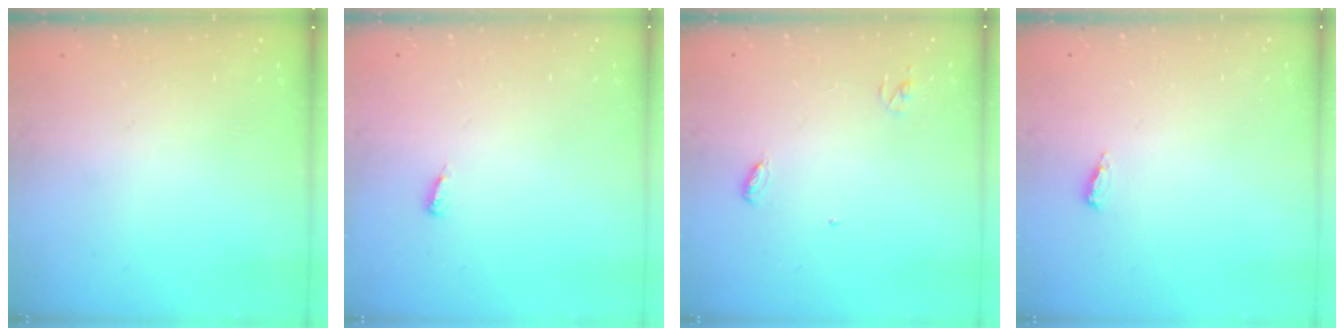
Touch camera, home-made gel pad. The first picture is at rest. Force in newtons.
{"total": 3.8, "press": 3.8, "slide": 0.4}
{"total": 3.8, "press": 3.7, "slide": 0.4}
{"total": 2.7, "press": 2.5, "slide": 1.0}